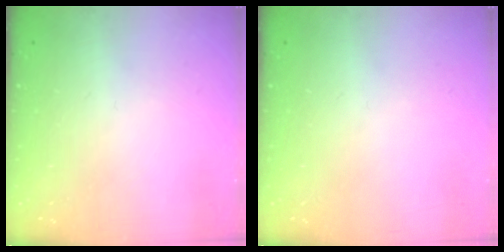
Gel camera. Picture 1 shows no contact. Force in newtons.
{"total": 0.0}